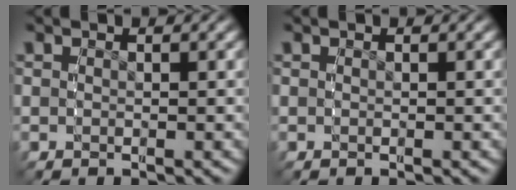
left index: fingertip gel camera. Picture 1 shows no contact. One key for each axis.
{"total": 0.0}